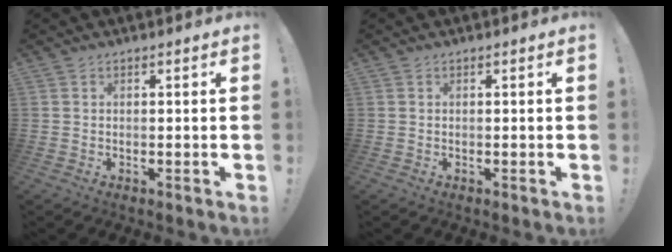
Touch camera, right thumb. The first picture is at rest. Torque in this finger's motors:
{"motor_torque": [0.01, 0.01, 0.00, 0.00, 0.01]}